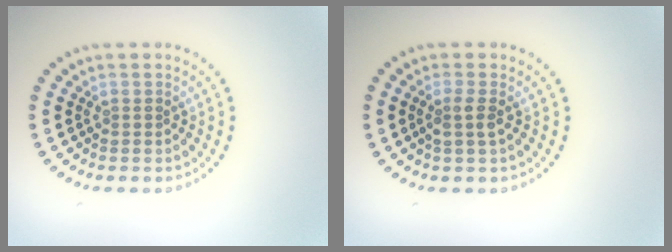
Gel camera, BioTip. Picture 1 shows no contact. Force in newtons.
{"total": 1.6, "press": 1.3, "slide": 0.9}